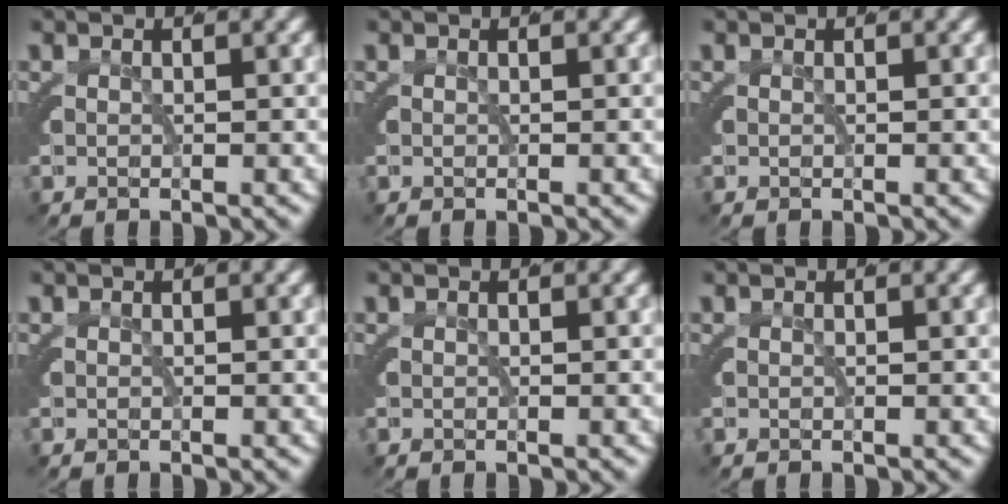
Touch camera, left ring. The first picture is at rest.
{"total": 0.0}
{"total": 0.0}
{"total": 0.0}
{"total": 0.0}
{"total": 0.0}